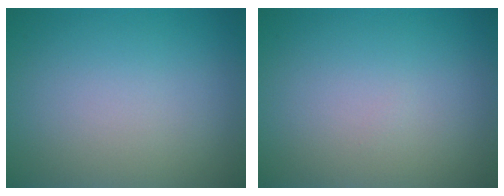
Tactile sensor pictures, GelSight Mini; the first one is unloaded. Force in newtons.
{"total": 0.0}